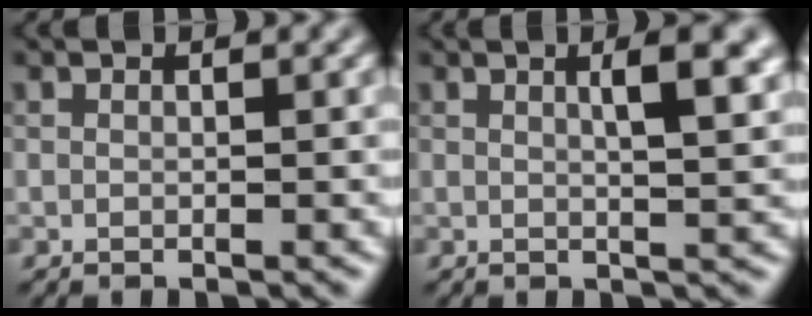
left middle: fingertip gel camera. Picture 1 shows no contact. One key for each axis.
{"total": 4.6, "fx": 1.5, "fy": 1.4, "fz": 4.1, "tx": -0.039, "ty": 0.011, "tz": 0.015}